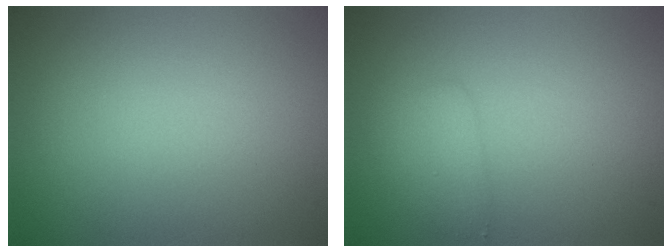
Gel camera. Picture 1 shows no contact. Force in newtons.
{"total": 1.7, "press": 1.7, "slide": 0.1}